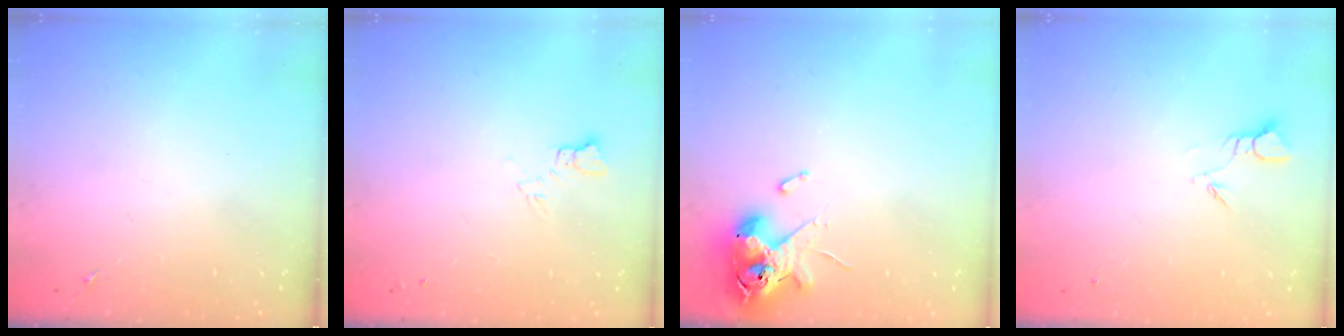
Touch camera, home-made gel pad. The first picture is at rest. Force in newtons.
{"total": 5.3, "press": 5.3, "slide": 0.4}
{"total": 11.6, "press": 11.4, "slide": 2.0}
{"total": 2.7, "press": 2.7, "slide": 0.3}